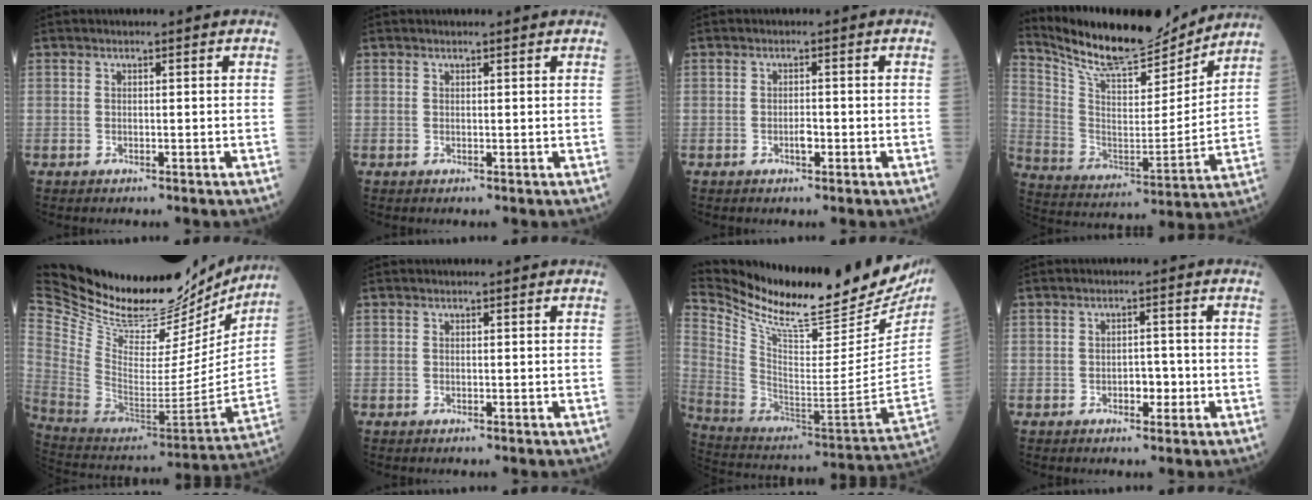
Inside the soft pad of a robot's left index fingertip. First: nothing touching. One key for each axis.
{"total": 1.4, "fx": 1.4, "fy": 0.0, "fz": 0.2, "tx": -0.006, "ty": 0.001, "tz": 0.015}
{"total": 1.3, "fx": -0.7, "fy": 0.4, "fz": 0.9, "tx": -0.016, "ty": -0.002, "tz": -0.013}
{"total": 17.8, "fx": 16.4, "fy": 3.1, "fz": 6.3, "tx": -0.129, "ty": -0.020, "tz": 0.275}
{"total": 35.5, "fx": 29.4, "fy": 11.0, "fz": 16.7, "tx": -0.320, "ty": -0.035, "tz": 0.449}
{"total": 0.0}
{"total": 30.5, "fx": 26.2, "fy": 3.4, "fz": 15.2, "tx": -0.268, "ty": -0.090, "tz": 0.390}
{"total": 2.4, "fx": -1.0, "fy": 1.2, "fz": 1.7, "tx": -0.017, "ty": 0.002, "tz": -0.016}